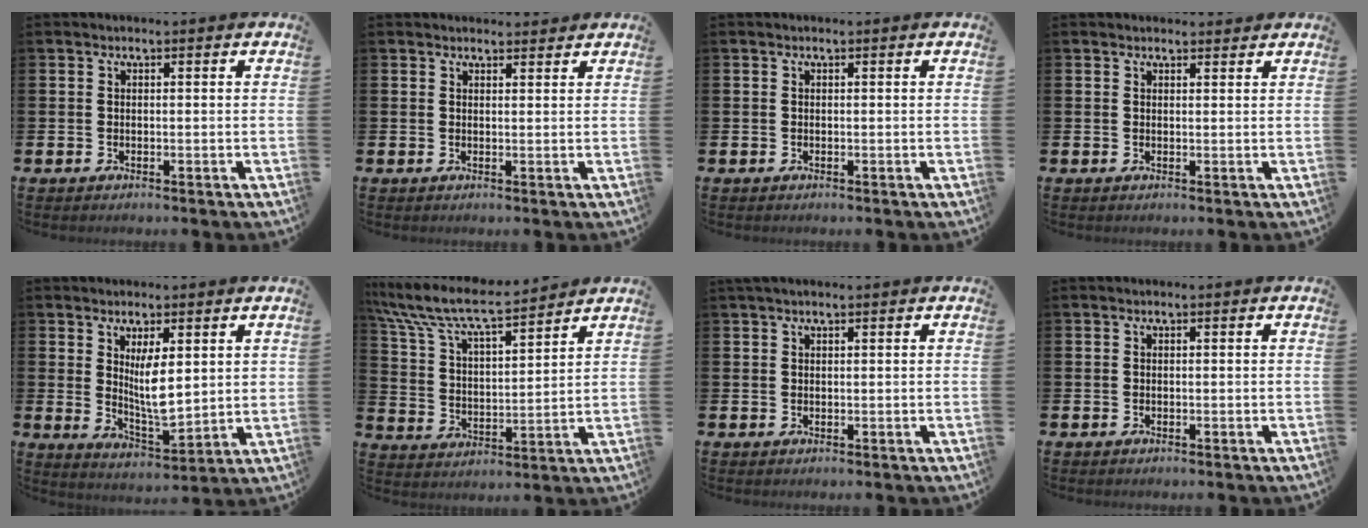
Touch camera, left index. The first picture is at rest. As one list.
[{"total": 1.5, "force": [1.4, 0.3, 0.0], "torque": [0.015, -0.009, 0.023]}, {"total": 0.0}, {"total": 1.2, "force": [1.1, 0.3, 0.0], "torque": [0.023, -0.008, 0.016]}, {"total": 5.9, "force": [2.8, 1.8, 4.9], "torque": [-0.072, -0.035, 0.044]}, {"total": 9.1, "force": [8.3, 1.6, 3.5], "torque": [-0.111, -0.053, 0.142]}, {"total": 1.2, "force": [1.0, 0.2, 0.6], "torque": [-0.011, 0.002, 0.018]}, {"total": 0.0}]